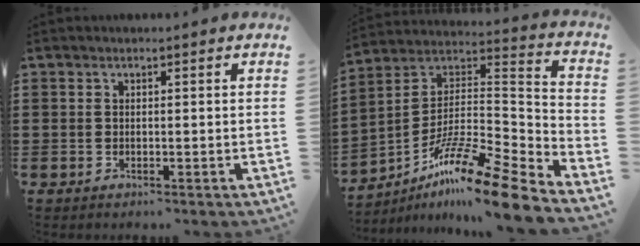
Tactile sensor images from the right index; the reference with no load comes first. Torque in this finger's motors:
{"motor_torque": [-1.07, 0.77, 0.14, 0.01]}